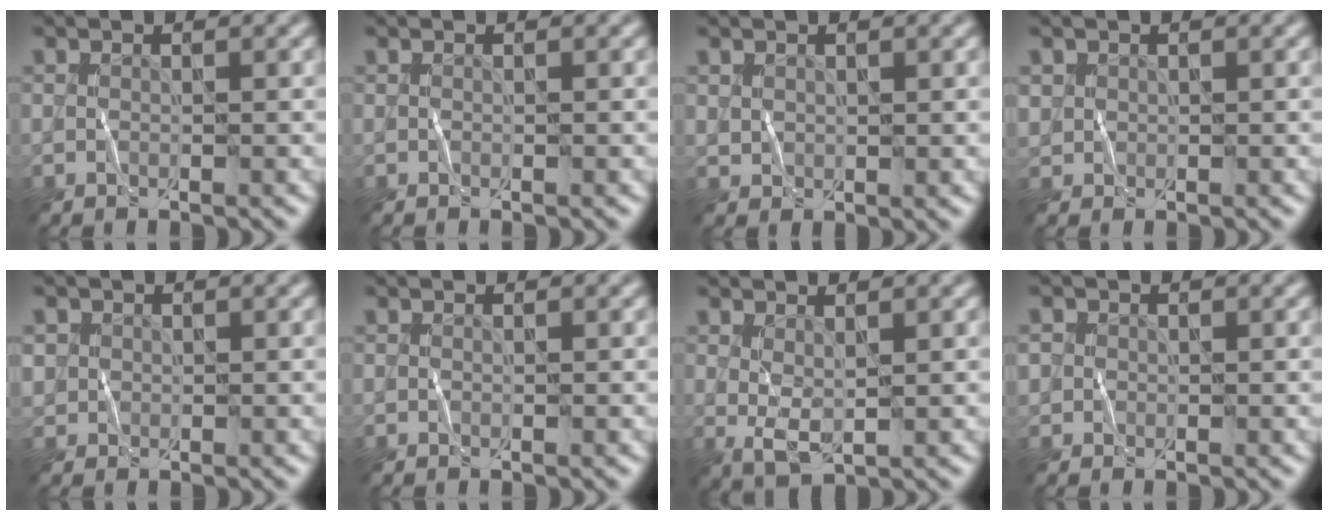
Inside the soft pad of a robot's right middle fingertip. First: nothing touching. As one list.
[{"total": 0.0}, {"total": 1.0, "force": [0.7, 0.8, 0.1], "torque": [-0.008, 0.000, 0.017]}, {"total": 1.1, "force": [0.6, 0.8, -0.3], "torque": [0.005, 0.002, 0.007]}, {"total": 1.3, "force": [0.4, 1.2, -0.2], "torque": [0.001, 0.003, 0.003]}, {"total": 0.0}, {"total": 1.5, "force": [0.7, 0.6, 1.2], "torque": [-0.032, -0.004, 0.017]}, {"total": 1.1, "force": [0.3, 1.1, 0.0], "torque": [0.004, 0.000, -0.004]}]